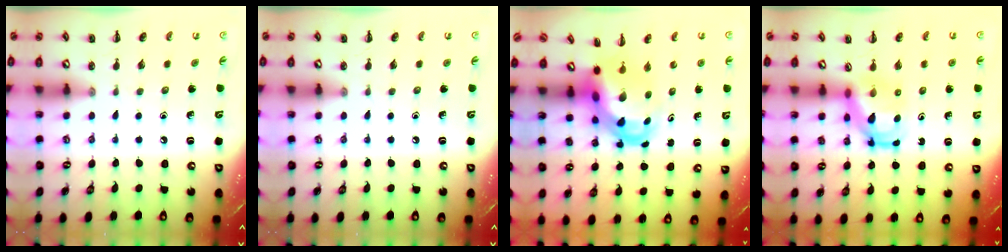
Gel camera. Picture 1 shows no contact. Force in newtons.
{"total": 0.0}
{"total": 6.3, "press": 6.1, "slide": 1.9}
{"total": 5.2, "press": 5.1, "slide": 0.8}